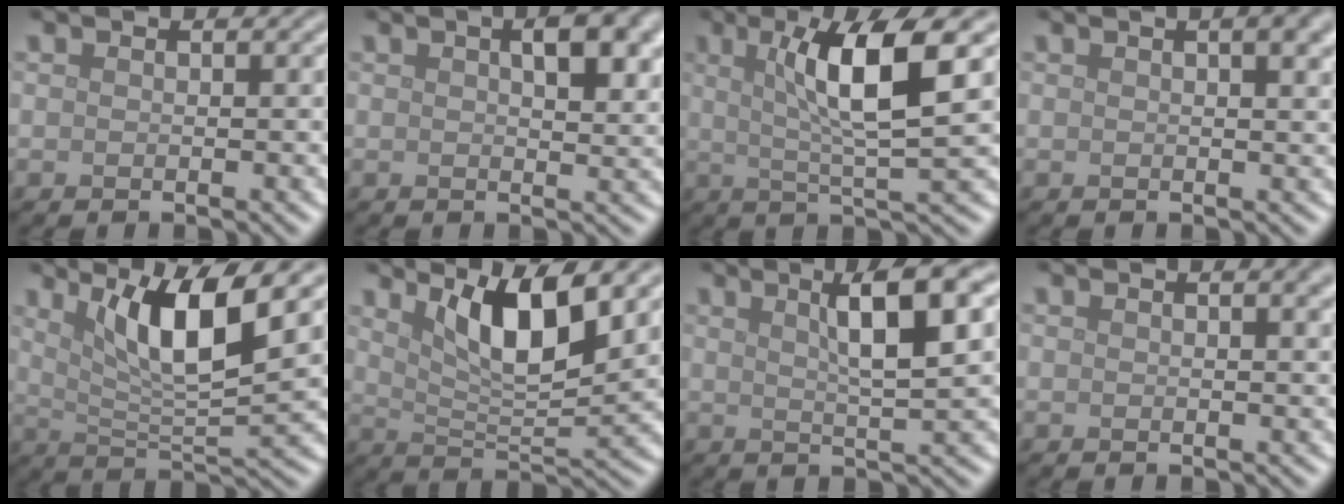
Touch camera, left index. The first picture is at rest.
{"total": 5.1, "force": [1.9, 1.9, 4.3], "torque": [-0.053, 0.009, 0.025]}
{"total": 7.4, "force": [2.1, 1.3, 7.0], "torque": [-0.112, 0.005, 0.035]}
{"total": 4.9, "force": [2.1, 2.1, 3.9], "torque": [-0.021, 0.022, 0.008]}
{"total": 7.6, "force": [3.3, 1.7, 6.7], "torque": [-0.112, -0.008, 0.061]}
{"total": 7.0, "force": [3.5, 2.0, 5.8], "torque": [-0.099, -0.008, 0.062]}
{"total": 6.3, "force": [2.4, 1.1, 5.7], "torque": [-0.080, 0.010, 0.036]}
{"total": 2.8, "force": [1.4, 1.1, 2.3], "torque": [-0.011, 0.008, 0.014]}